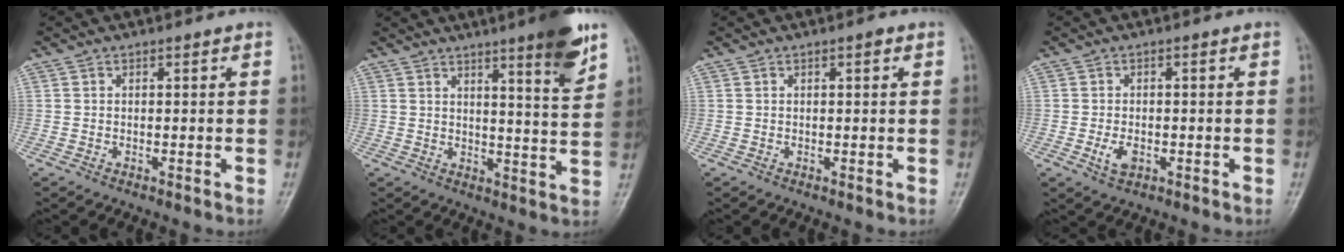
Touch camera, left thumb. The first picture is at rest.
{"total": 9.7, "force": [6.1, 0.8, 7.6], "torque": [-0.095, -0.038, 0.081]}
{"total": 0.9, "force": [0.4, 0.2, 0.7], "torque": [-0.012, 0.002, 0.003]}
{"total": 3.3, "force": [-1.0, 1.9, 2.5], "torque": [-0.047, 0.003, -0.015]}